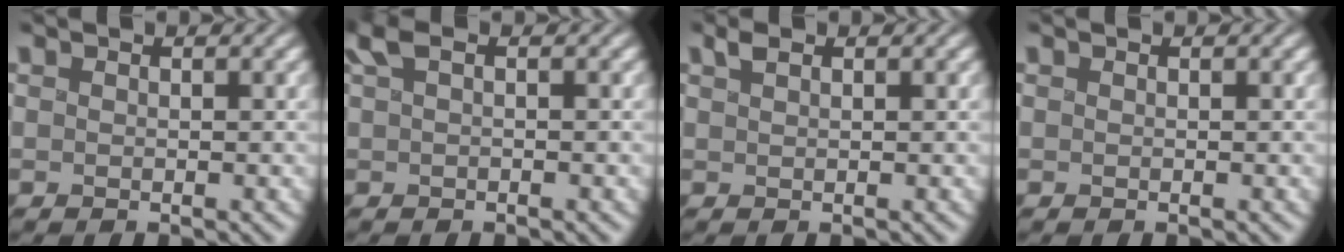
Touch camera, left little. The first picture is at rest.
{"total": 2.8, "force": [0.7, 1.4, 2.3], "torque": [-0.056, 0.011, 0.011]}
{"total": 0.8, "force": [0.4, 0.3, 0.6], "torque": [-0.013, 0.004, 0.009]}
{"total": 0.0}